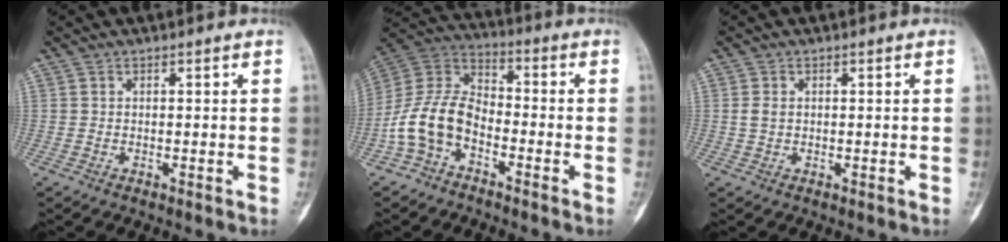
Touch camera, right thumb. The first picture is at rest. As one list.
[{"total": 11.8, "force": [-4.8, 7.6, 7.6], "torque": [-0.147, 0.056, -0.108]}, {"total": 1.7, "force": [0.2, 1.2, 1.2], "torque": [-0.024, 0.002, 0.005]}]